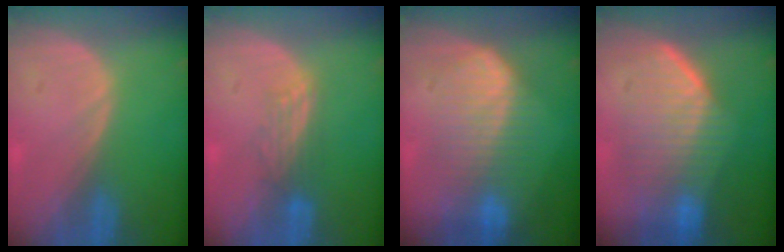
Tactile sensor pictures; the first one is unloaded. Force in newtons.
{"total": 2.8, "press": 2.7, "slide": 0.6}
{"total": 7.8, "press": 7.8, "slide": 0.1}
{"total": 8.3, "press": 8.2, "slide": 1.4}